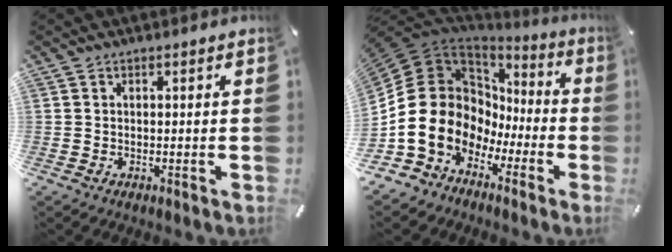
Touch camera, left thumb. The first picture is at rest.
{"total": 18.1, "force": [-2.7, 15.4, 9.2], "torque": [-0.204, -0.015, -0.031]}